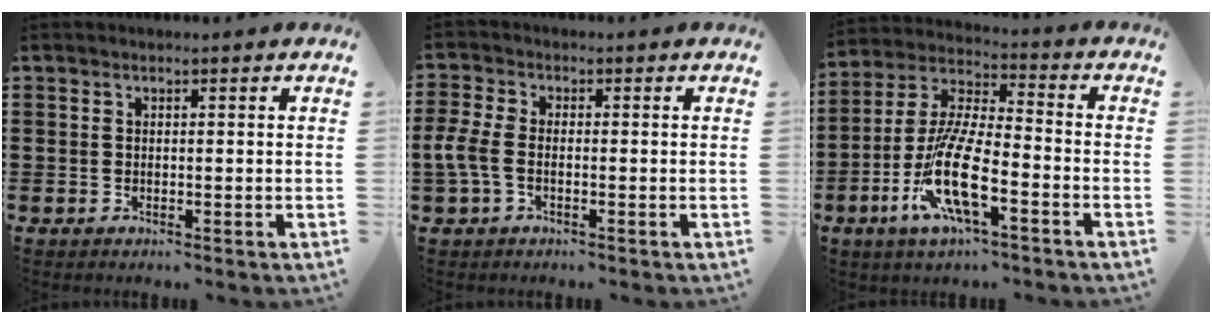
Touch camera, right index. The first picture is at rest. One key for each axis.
{"total": 4.0, "fx": -1.3, "fy": 2.0, "fz": 3.2, "tx": -0.092, "ty": -0.011, "tz": -0.033}
{"total": 13.0, "fx": -6.0, "fy": 3.3, "fz": 11.0, "tx": -0.252, "ty": -0.012, "tz": -0.122}